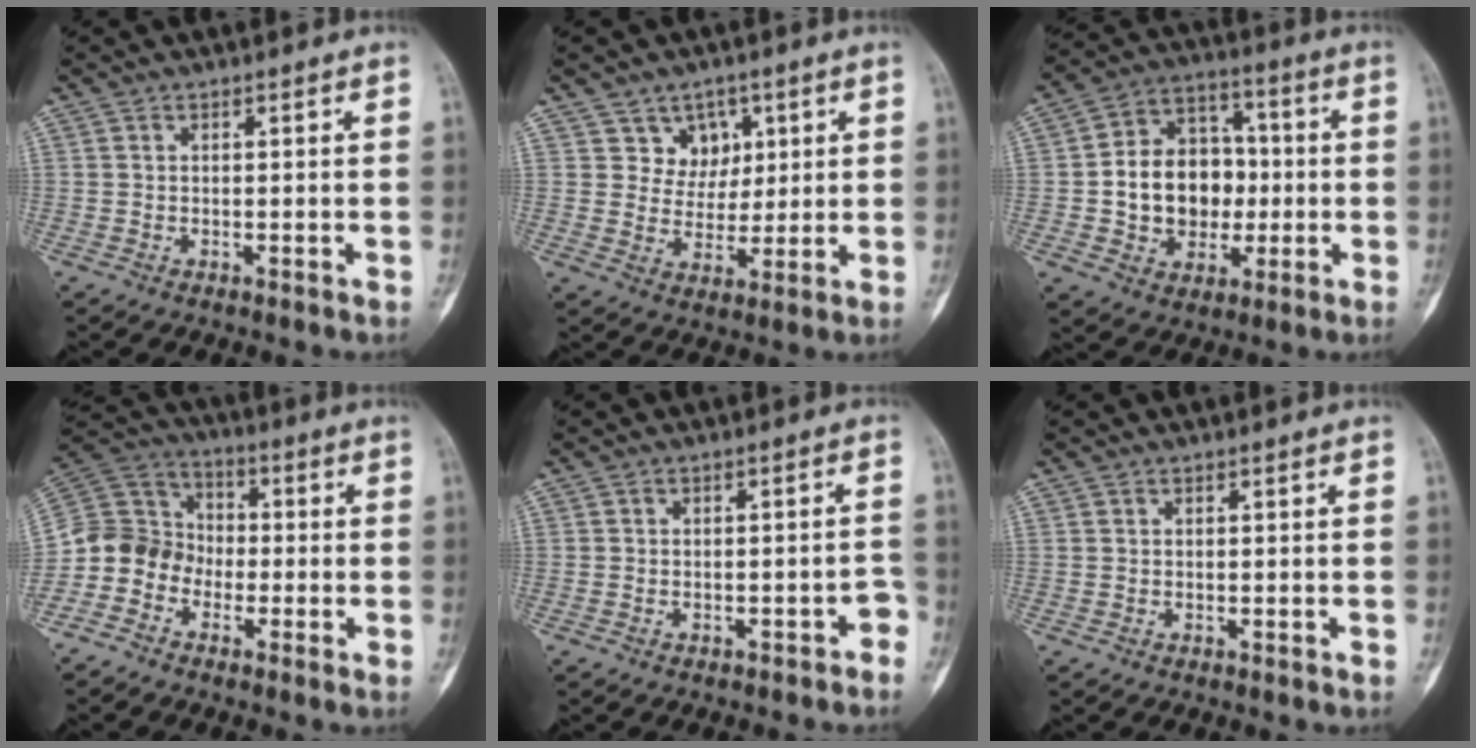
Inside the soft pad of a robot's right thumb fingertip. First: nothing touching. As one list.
[{"total": 6.3, "force": [3.1, 5.4, 1.2], "torque": [0.019, -0.015, 0.055]}, {"total": 15.1, "force": [-0.9, 12.0, 9.2], "torque": [-0.097, 0.033, -0.013]}, {"total": 10.2, "force": [-4.2, 8.7, 3.2], "torque": [-0.045, 0.060, -0.091]}, {"total": 2.8, "force": [-1.9, 1.4, 1.6], "torque": [-0.010, 0.033, -0.020]}, {"total": 0.0}]